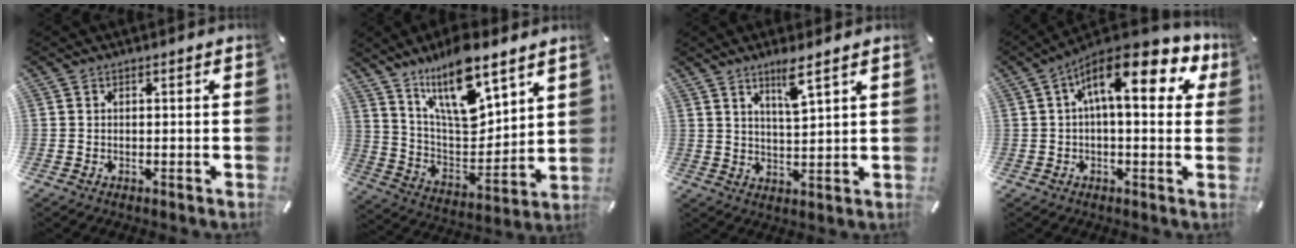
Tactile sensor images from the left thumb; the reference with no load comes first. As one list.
[{"total": 17.2, "force": [12.5, 6.9, 9.7], "torque": [-0.184, -0.072, 0.219]}, {"total": 6.0, "force": [4.3, 0.5, 4.1], "torque": [-0.074, -0.021, 0.071]}, {"total": 14.2, "force": [5.0, 5.6, 12.1], "torque": [-0.180, -0.022, 0.080]}]